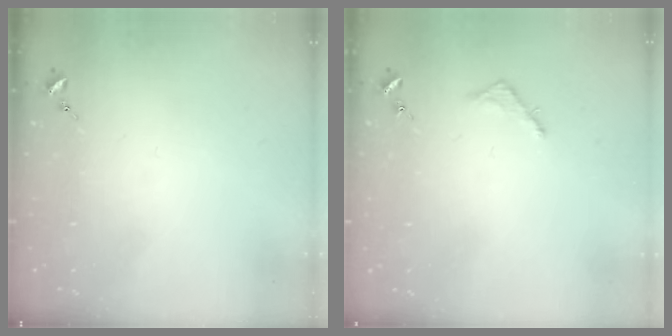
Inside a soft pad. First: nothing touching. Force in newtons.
{"total": 2.5, "press": 2.5, "slide": 0.2}